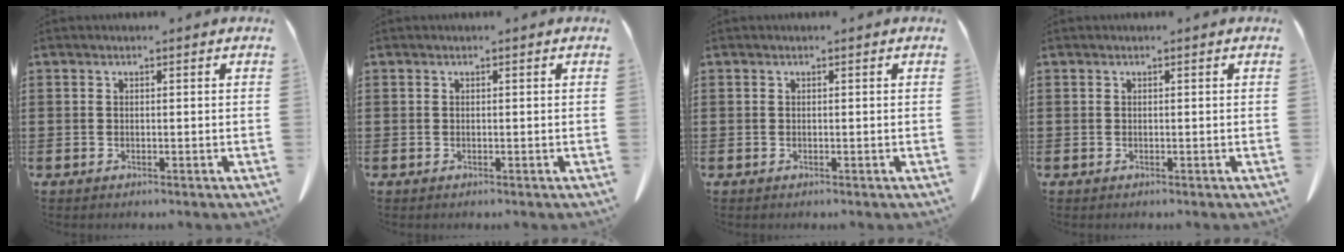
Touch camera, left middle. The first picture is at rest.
{"total": 0.0}
{"total": 0.0}
{"total": 0.0}